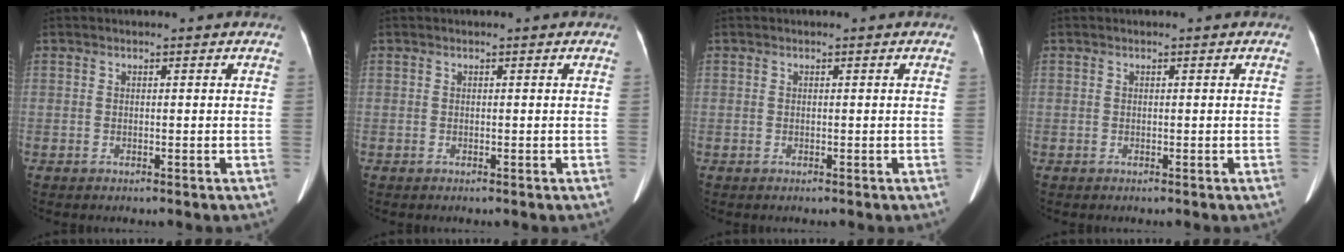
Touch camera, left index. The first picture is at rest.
{"total": 0.0}
{"total": 0.0}
{"total": 0.0}